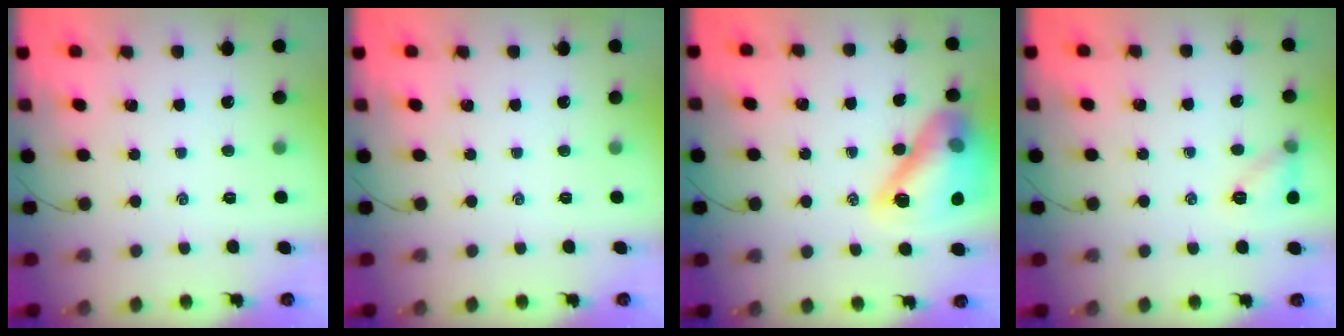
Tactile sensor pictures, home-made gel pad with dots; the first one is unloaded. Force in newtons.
{"total": 0.0}
{"total": 17.7, "press": 17.7, "slide": 1.6}
{"total": 7.6, "press": 7.6, "slide": 0.5}